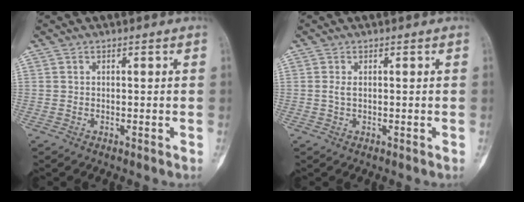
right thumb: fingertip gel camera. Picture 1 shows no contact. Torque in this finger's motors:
{"motor_torque": [0.35, 0.44, 0.16, -0.32, 0.08]}